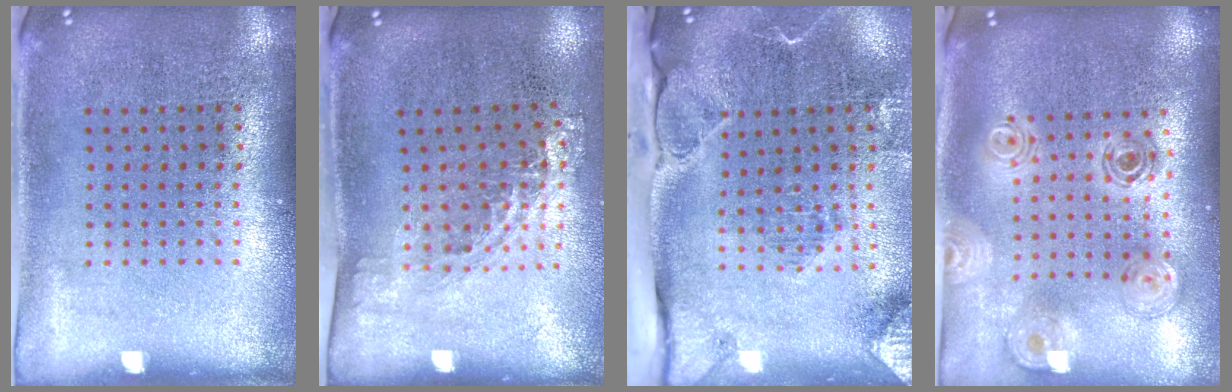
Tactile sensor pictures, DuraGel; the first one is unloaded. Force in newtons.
{"total": 1.3, "press": 1.0, "slide": 0.9}
{"total": 2.9, "press": 2.2, "slide": 1.8}
{"total": 1.3, "press": 1.3, "slide": 0.4}